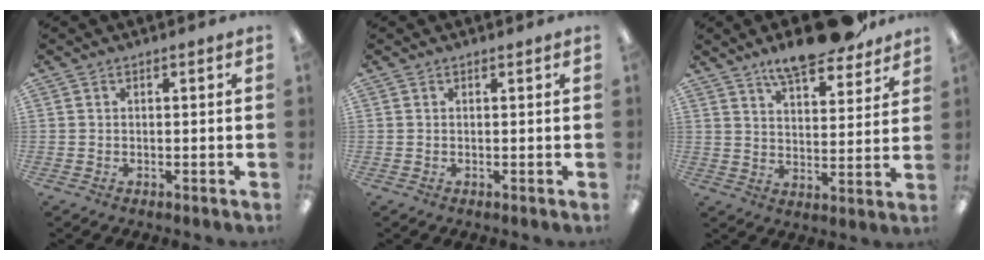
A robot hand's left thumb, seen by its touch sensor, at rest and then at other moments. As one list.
[{"total": 0.0}, {"total": 12.0, "force": [10.0, 3.3, 5.8], "torque": [-0.082, -0.062, 0.176]}]